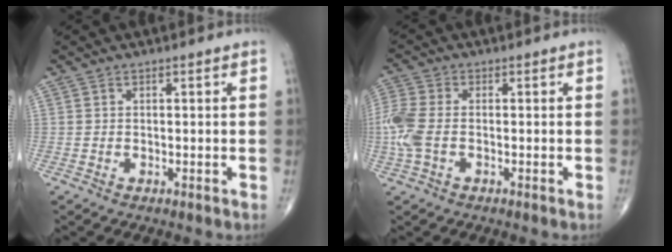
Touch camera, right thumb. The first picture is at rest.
{"total": 7.3, "force": [-1.1, 4.2, 5.9], "torque": [-0.169, 0.010, -0.027]}